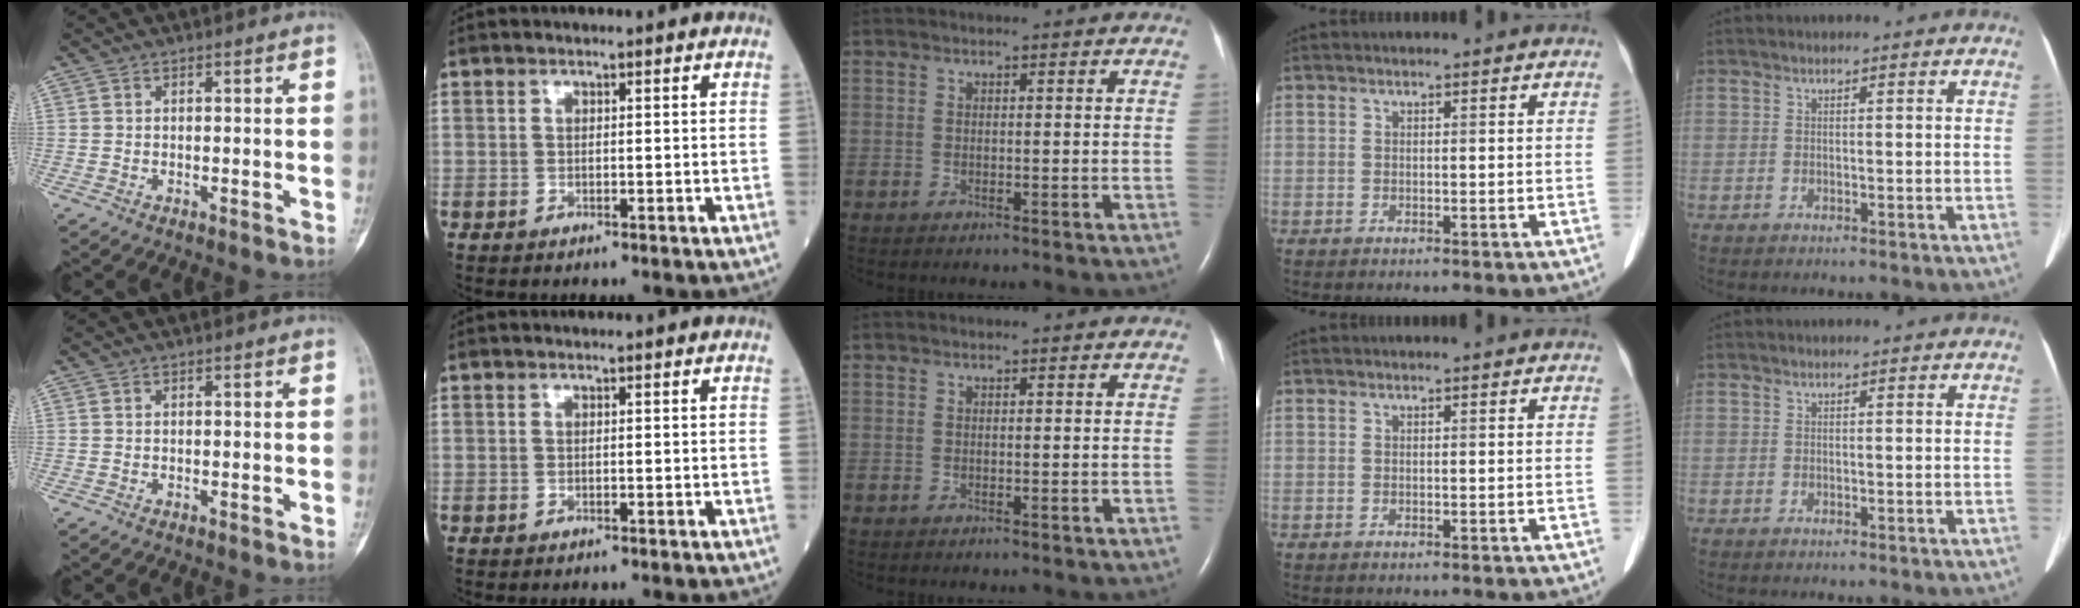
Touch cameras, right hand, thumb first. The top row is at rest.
{}